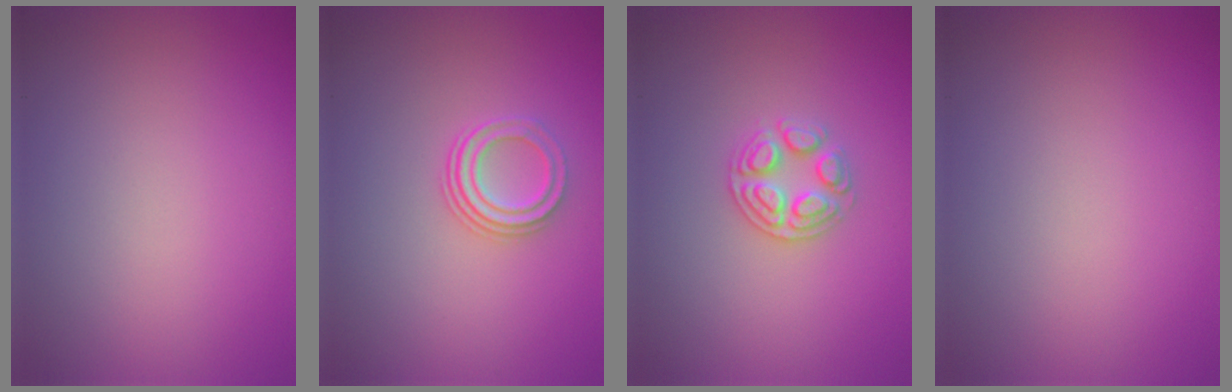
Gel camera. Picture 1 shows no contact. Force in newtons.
{"total": 2.5, "press": 2.1, "slide": 1.4}
{"total": 2.7, "press": 2.6, "slide": 0.7}
{"total": 0.0}